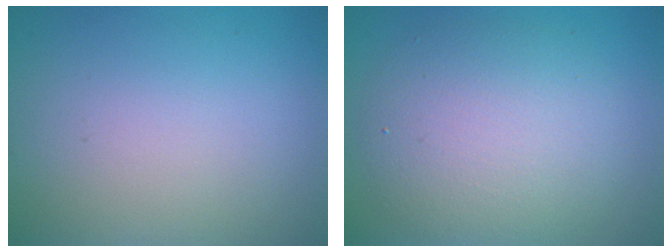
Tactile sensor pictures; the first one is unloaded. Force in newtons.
{"total": 5.9, "press": 5.9, "slide": 0.2}